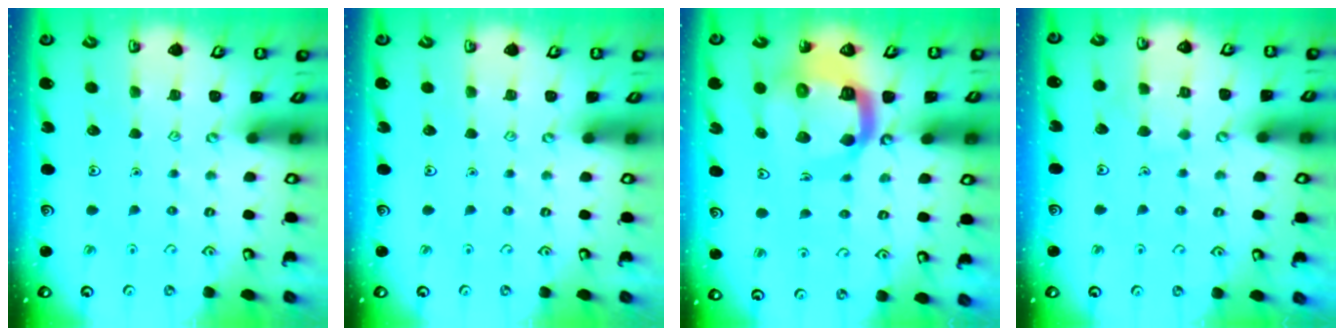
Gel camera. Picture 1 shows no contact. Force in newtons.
{"total": 0.0}
{"total": 15.0, "press": 14.9, "slide": 1.7}
{"total": 3.8, "press": 3.8, "slide": 0.2}